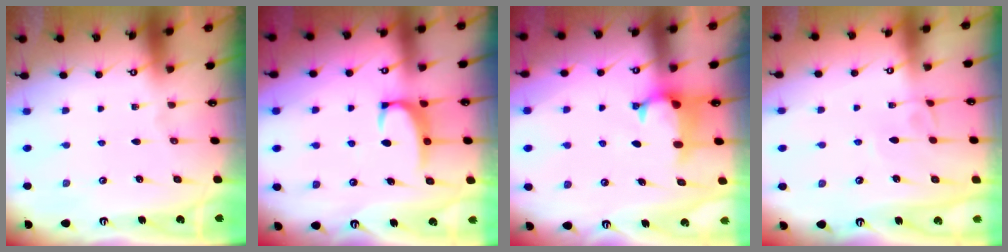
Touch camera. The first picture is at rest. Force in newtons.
{"total": 2.1, "press": 2.0, "slide": 0.6}
{"total": 0.9, "press": 0.2, "slide": 0.9}
{"total": 1.9, "press": 1.9, "slide": 0.2}